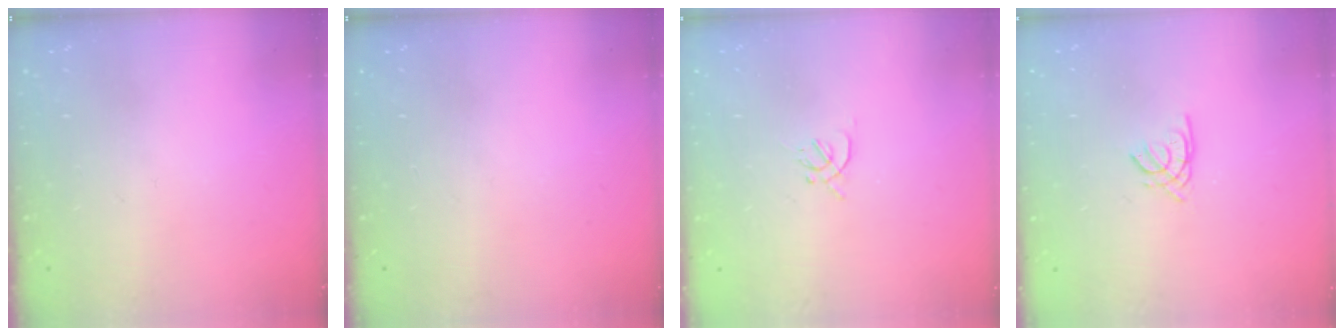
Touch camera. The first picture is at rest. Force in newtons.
{"total": 0.0}
{"total": 1.7, "press": 1.7, "slide": 0.5}
{"total": 1.7, "press": 1.7, "slide": 0.4}